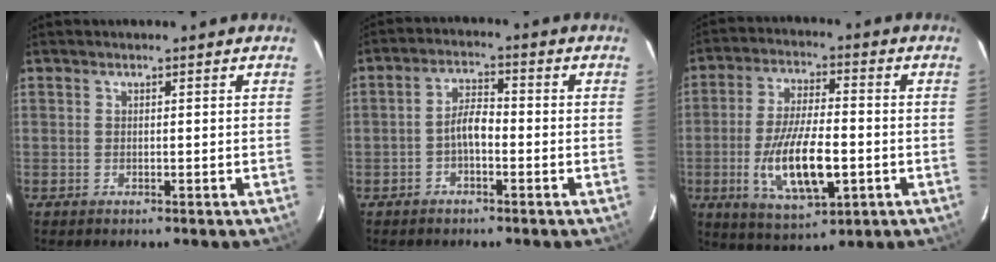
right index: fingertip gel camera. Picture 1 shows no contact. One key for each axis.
{"total": 4.0, "fx": -1.6, "fy": 1.7, "fz": 3.2, "tx": -0.064, "ty": 0.013, "tz": -0.030}
{"total": 14.1, "fx": -3.6, "fy": 5.0, "fz": 12.7, "tx": -0.253, "ty": -0.016, "tz": -0.056}